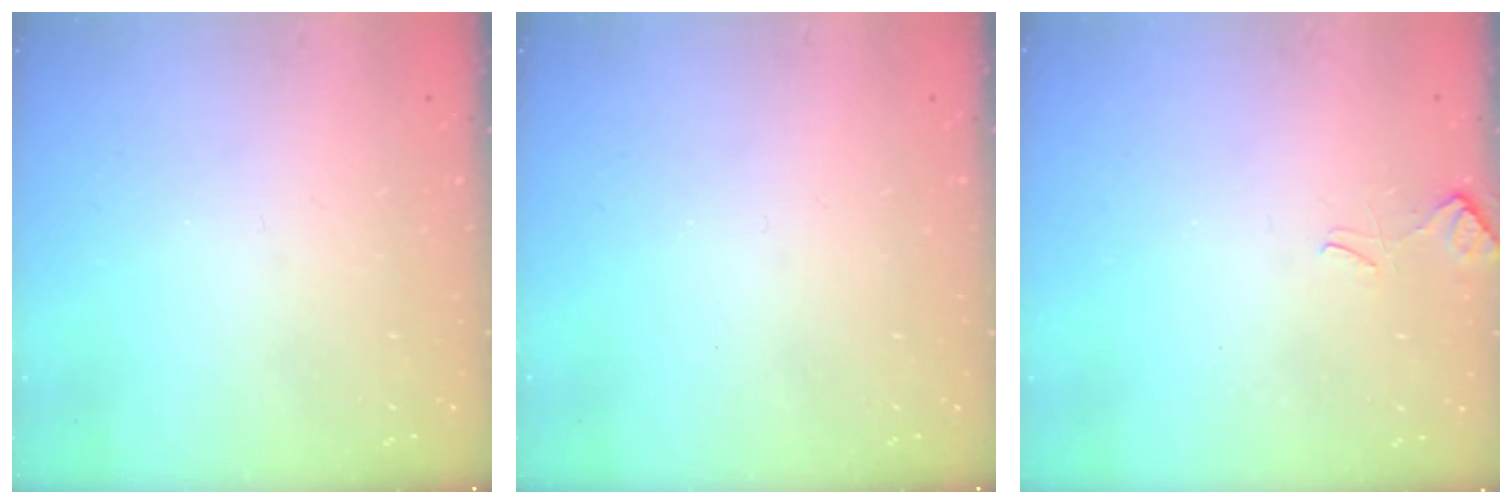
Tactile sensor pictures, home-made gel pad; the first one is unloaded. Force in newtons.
{"total": 0.0}
{"total": 2.6, "press": 2.5, "slide": 0.8}